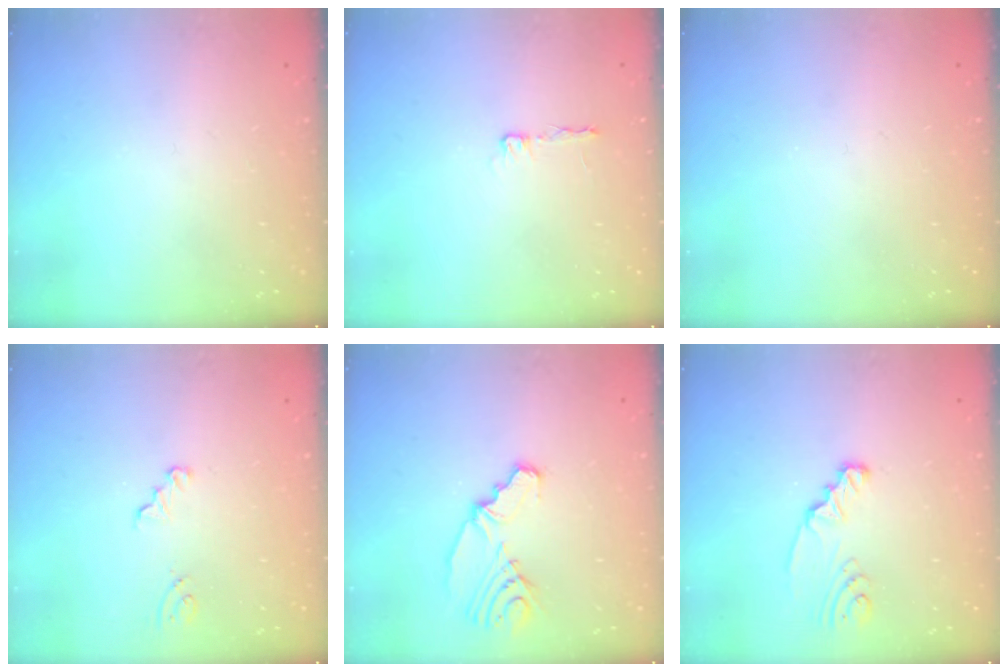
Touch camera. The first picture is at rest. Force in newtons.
{"total": 4.0, "press": 3.9, "slide": 0.3}
{"total": 0.0}
{"total": 2.1, "press": 2.1, "slide": 0.2}
{"total": 7.7, "press": 6.6, "slide": 4.0}
{"total": 2.4, "press": 2.4, "slide": 0.2}